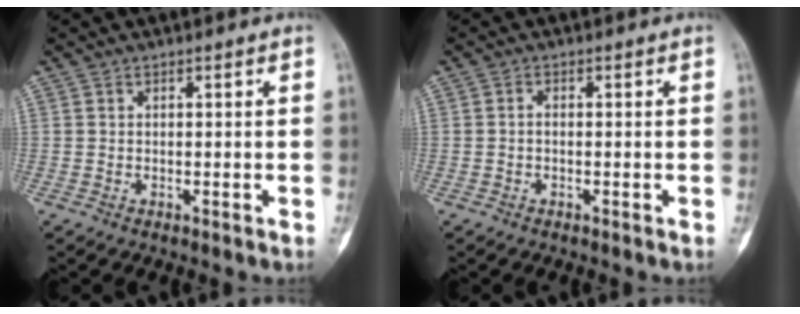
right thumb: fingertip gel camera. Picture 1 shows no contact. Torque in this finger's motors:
{"motor_torque": [-0.19, -0.19, 0.27, 0.19, -0.06]}